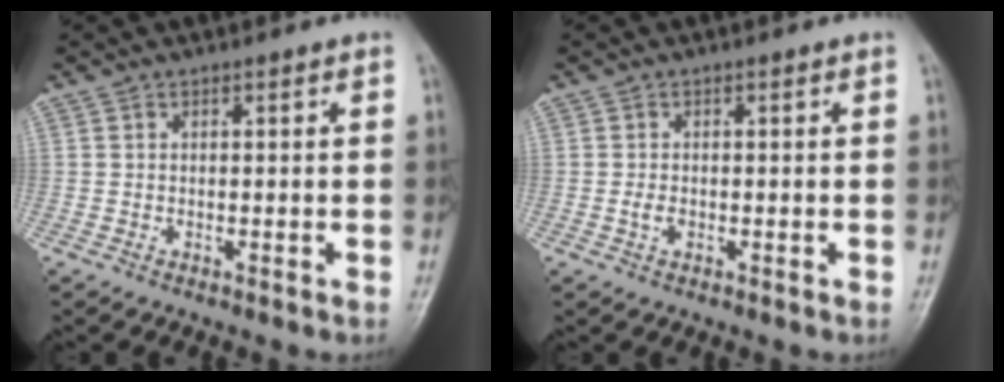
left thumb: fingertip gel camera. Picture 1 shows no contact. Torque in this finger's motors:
{"motor_torque": [0.33, 0.35, 0.29, 0.11, 0.00]}